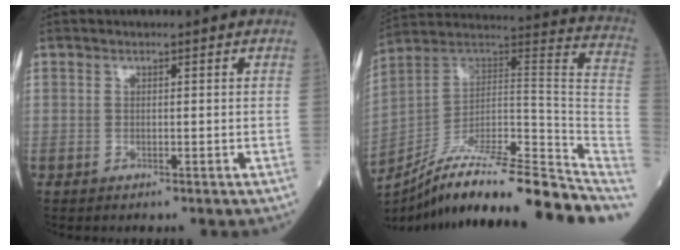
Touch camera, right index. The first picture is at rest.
{"total": 24.2, "force": [-19.9, 2.4, 13.6], "torque": [-0.155, 0.026, -0.315]}